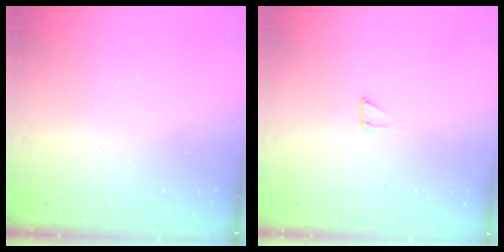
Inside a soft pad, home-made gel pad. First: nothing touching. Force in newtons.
{"total": 2.6, "press": 2.6, "slide": 0.1}